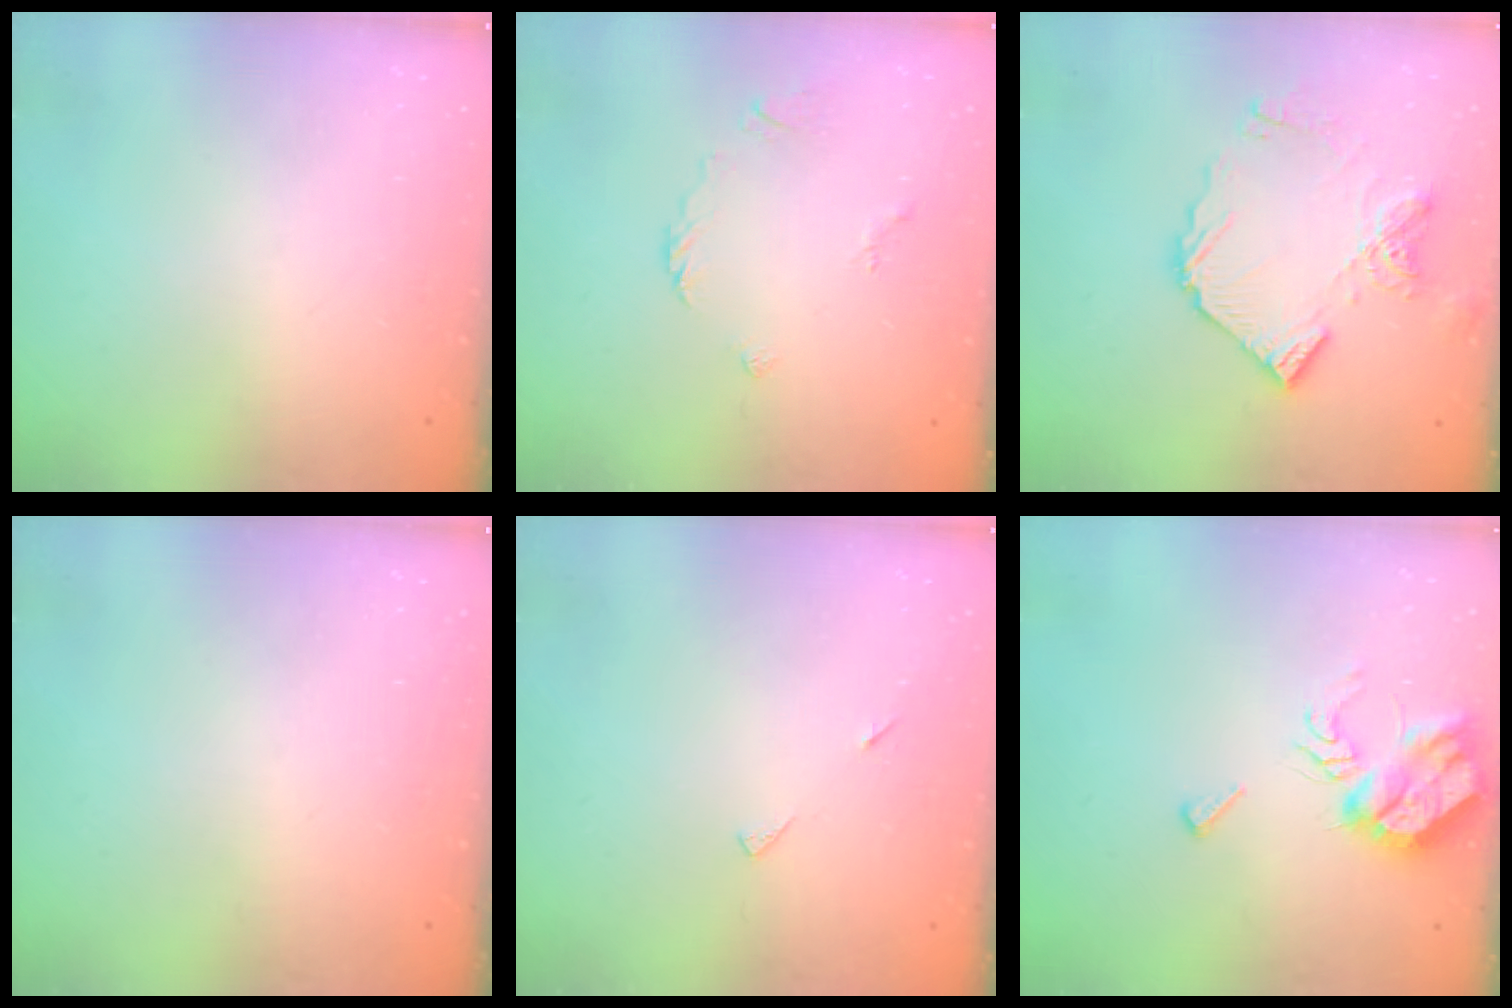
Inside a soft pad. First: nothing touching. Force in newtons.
{"total": 2.2, "press": 2.1, "slide": 0.7}
{"total": 12.5, "press": 12.4, "slide": 1.6}
{"total": 0.0}
{"total": 4.5, "press": 4.4, "slide": 0.5}
{"total": 9.4, "press": 9.3, "slide": 1.0}